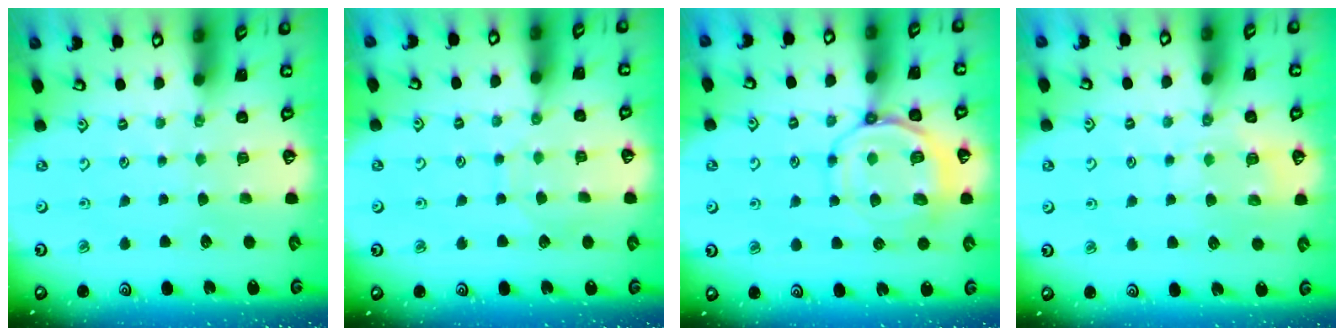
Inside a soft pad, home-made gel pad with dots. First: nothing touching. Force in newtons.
{"total": 5.7, "press": 5.7, "slide": 0.4}
{"total": 10.4, "press": 10.4, "slide": 1.2}
{"total": 8.6, "press": 8.6, "slide": 0.2}